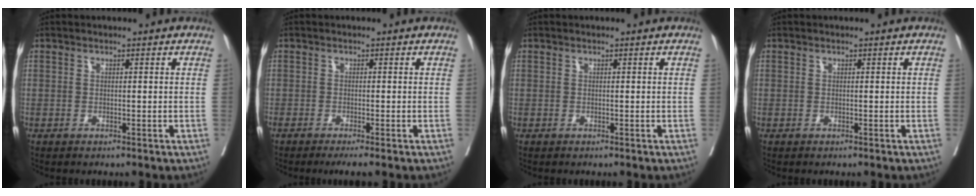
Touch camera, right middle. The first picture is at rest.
{"total": 2.8, "force": [-2.1, -0.1, 1.8], "torque": [-0.024, -0.008, -0.035]}
{"total": 0.0}
{"total": 0.0}